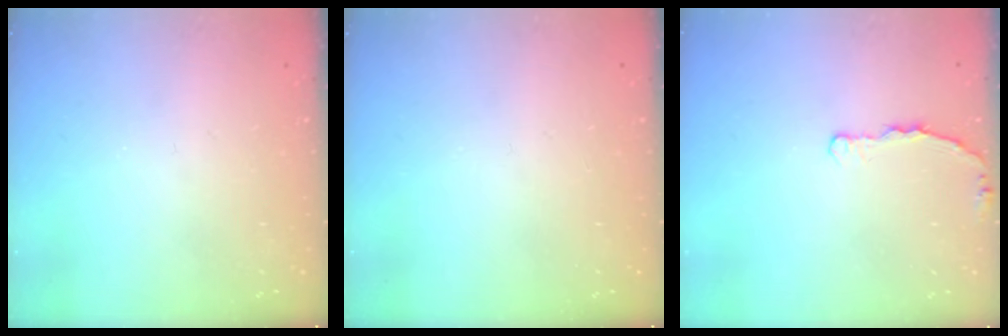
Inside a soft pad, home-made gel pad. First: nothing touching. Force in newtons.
{"total": 0.0}
{"total": 2.9, "press": 2.9, "slide": 0.4}